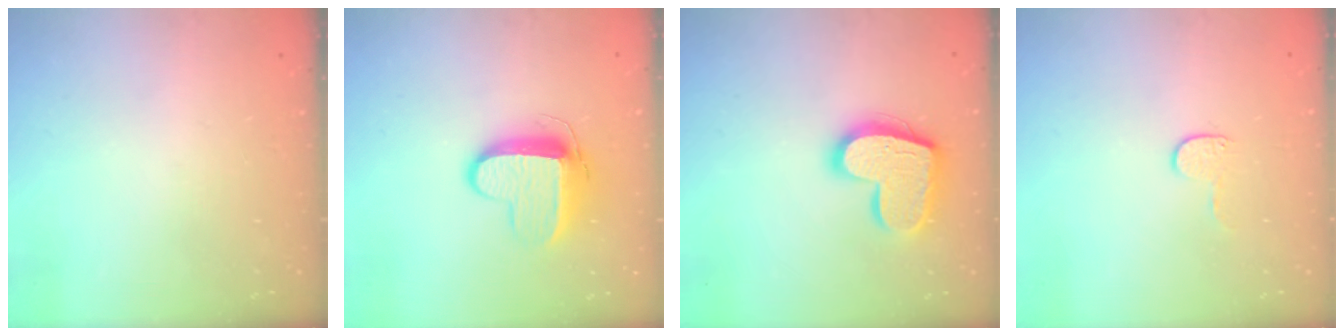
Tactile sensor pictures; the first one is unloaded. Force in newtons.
{"total": 10.7, "press": 10.6, "slide": 1.1}
{"total": 16.7, "press": 16.7, "slide": 1.1}
{"total": 3.8, "press": 3.8, "slide": 0.4}